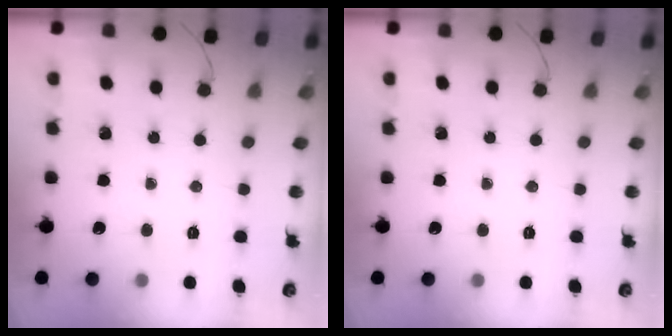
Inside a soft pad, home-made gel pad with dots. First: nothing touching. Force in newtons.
{"total": 0.0}